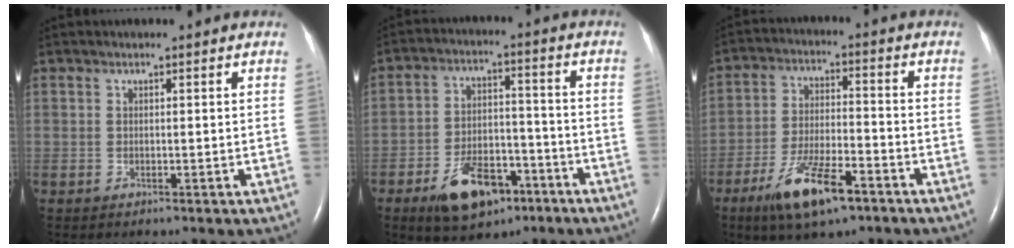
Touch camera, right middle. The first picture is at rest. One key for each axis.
{"total": 11.2, "fx": -6.6, "fy": 5.5, "fz": 7.2, "tx": -0.129, "ty": 0.005, "tz": -0.105}
{"total": 11.2, "fx": -6.9, "fy": 2.7, "fz": 8.4, "tx": -0.164, "ty": -0.014, "tz": -0.118}